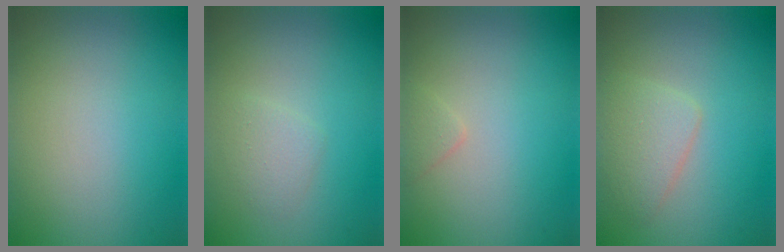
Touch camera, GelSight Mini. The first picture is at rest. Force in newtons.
{"total": 1.5, "press": 1.5, "slide": 0.0}
{"total": 0.8, "press": 0.8, "slide": 0.0}
{"total": 2.7, "press": 2.7, "slide": 0.1}